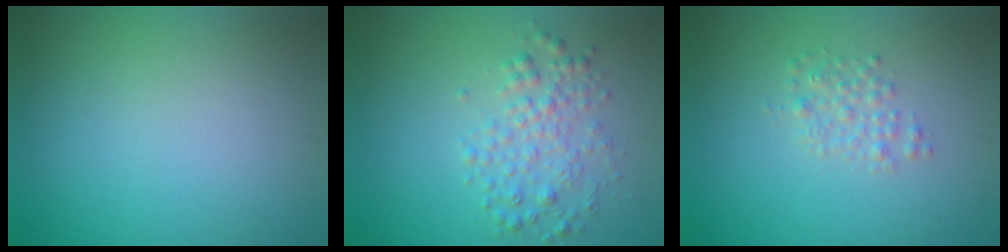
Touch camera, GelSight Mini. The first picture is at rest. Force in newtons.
{"total": 2.8, "press": 2.8, "slide": 0.0}
{"total": 1.5, "press": 1.5, "slide": 0.0}